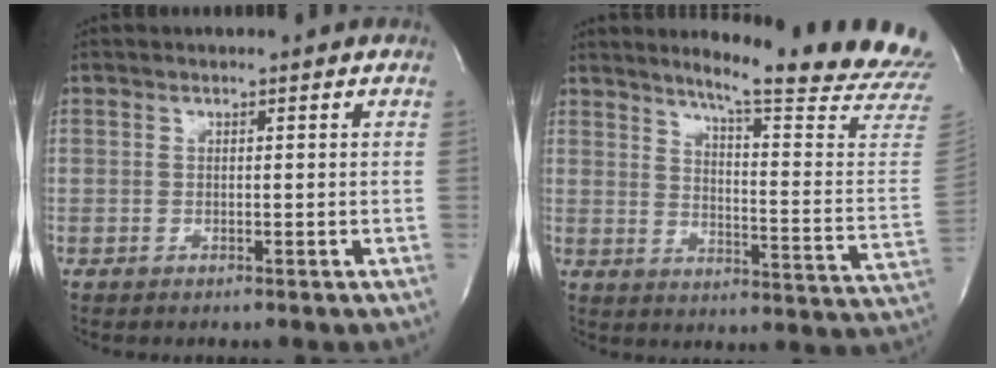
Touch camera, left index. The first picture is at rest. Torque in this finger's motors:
{"motor_torque": [-0.25, -0.26, 0.15, 0.04]}